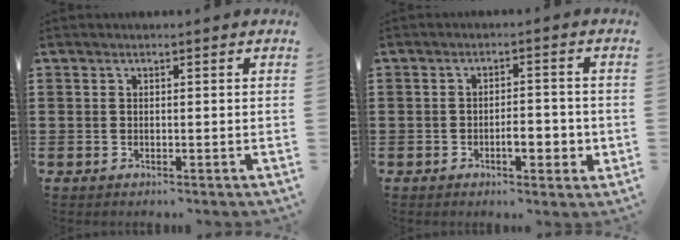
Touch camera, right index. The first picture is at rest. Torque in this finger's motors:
{"motor_torque": [0.51, 0.07, 0.18, 0.04]}